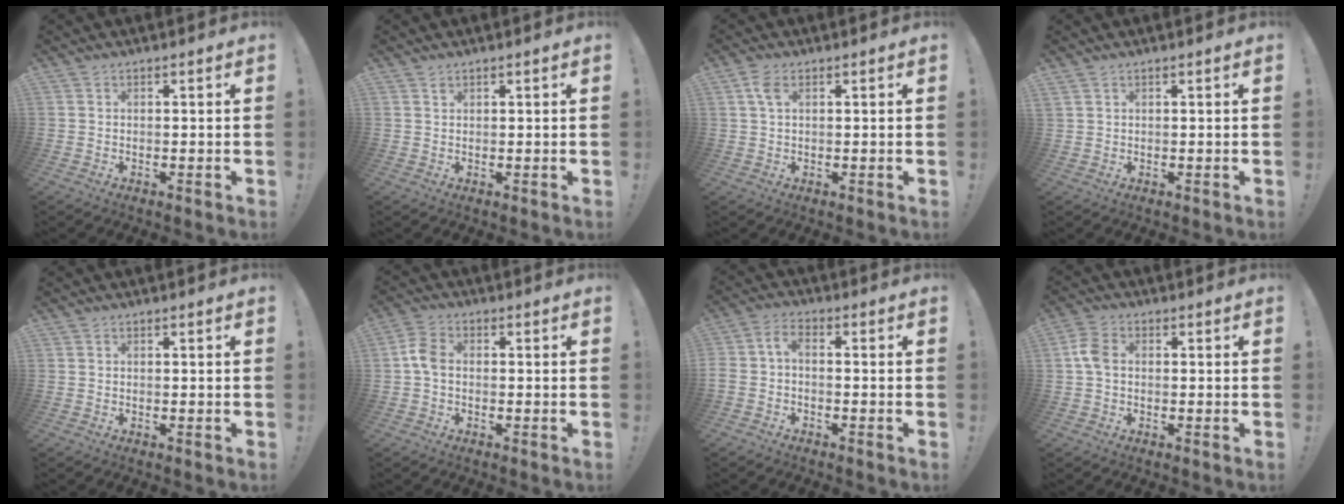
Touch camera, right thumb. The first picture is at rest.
{"total": 0.7, "force": [0.6, 0.3, 0.3], "torque": [-0.002, -0.003, 0.011]}
{"total": 3.7, "force": [1.3, 1.8, 3.0], "torque": [-0.058, 0.003, 0.022]}
{"total": 0.9, "force": [0.6, 0.5, 0.4], "torque": [-0.015, 0.002, 0.013]}
{"total": 0.0}
{"total": 5.5, "force": [-0.4, 3.5, 4.1], "torque": [-0.089, 0.015, -0.005]}
{"total": 3.8, "force": [-1.2, 1.8, 3.1], "torque": [-0.084, -0.004, -0.027]}
{"total": 5.6, "force": [0.2, 3.8, 4.1], "torque": [-0.092, 0.013, 0.006]}